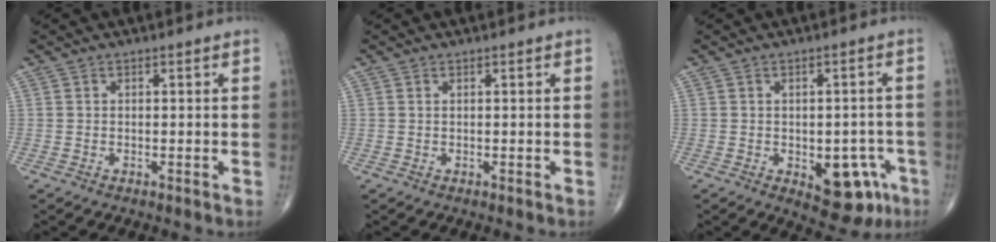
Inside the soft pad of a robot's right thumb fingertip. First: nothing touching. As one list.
[{"total": 0.0}, {"total": 10.4, "force": [-3.9, 5.8, 7.7], "torque": [-0.059, 0.020, -0.038]}]